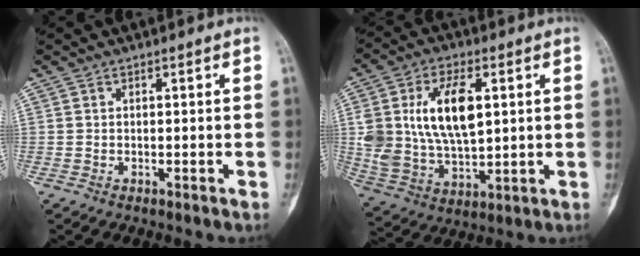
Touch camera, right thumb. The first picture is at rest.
{"total": 16.0, "force": [3.6, 8.6, 12.9], "torque": [-0.234, -0.007, 0.077]}